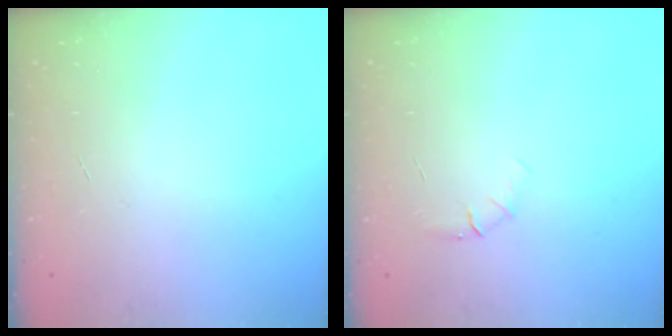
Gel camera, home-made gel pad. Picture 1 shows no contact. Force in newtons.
{"total": 5.2, "press": 4.9, "slide": 1.6}